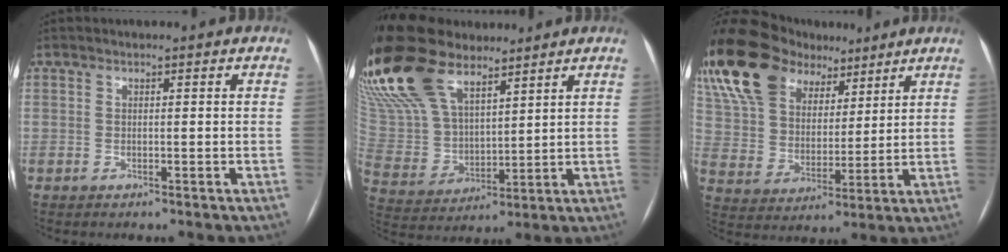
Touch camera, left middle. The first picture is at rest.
{"total": 21.8, "force": [15.7, 9.3, 11.9], "torque": [-0.288, 0.036, 0.296]}
{"total": 18.6, "force": [12.2, 10.9, 8.9], "torque": [-0.189, 0.063, 0.222]}